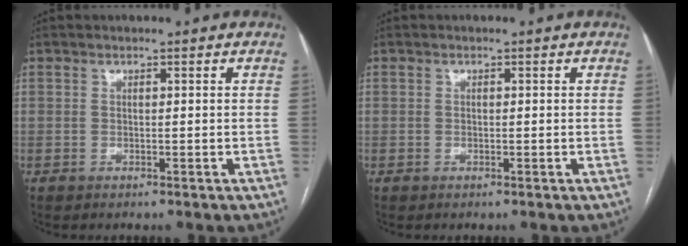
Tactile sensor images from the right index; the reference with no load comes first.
{"total": 0.0}